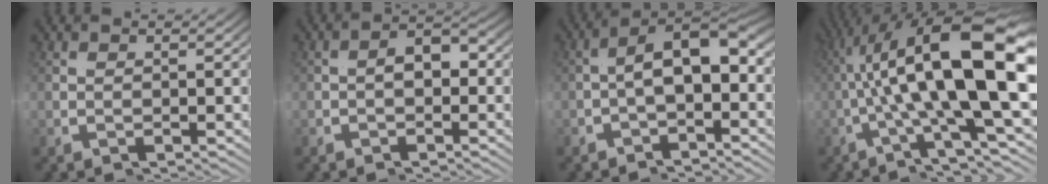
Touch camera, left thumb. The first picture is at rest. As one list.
[{"total": 3.0, "force": [-1.0, 1.9, 2.1], "torque": [-0.046, -0.008, -0.015]}, {"total": 6.5, "force": [-1.4, 3.6, 5.2], "torque": [-0.086, 0.007, -0.038]}, {"total": 14.5, "force": [0.7, 2.8, 14.2], "torque": [-0.214, 0.035, -0.010]}]